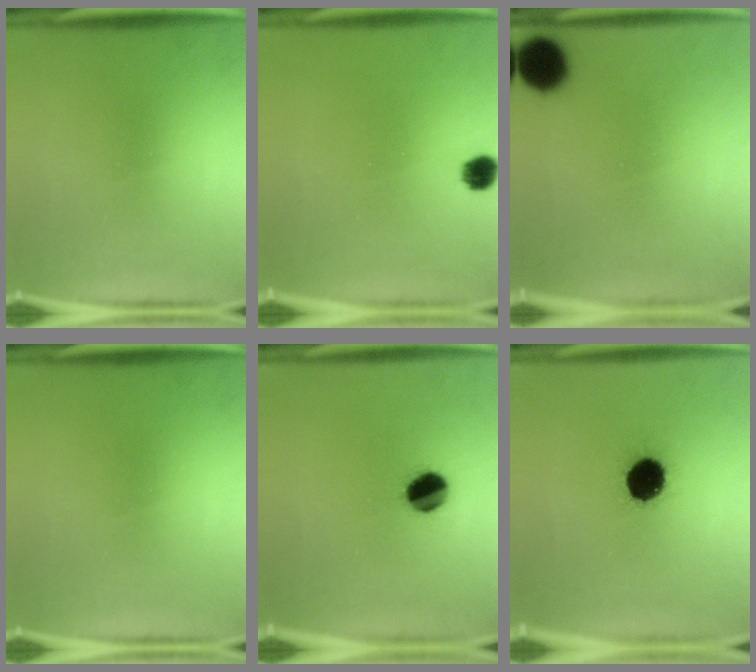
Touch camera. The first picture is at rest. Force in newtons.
{"total": 3.2}
{"total": 10.4}
{"total": 0.0}
{"total": 8.3}
{"total": 13.1}